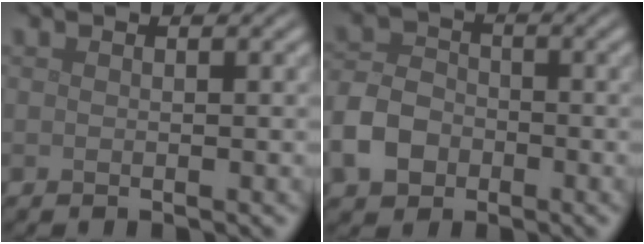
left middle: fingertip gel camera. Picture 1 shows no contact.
{"total": 4.7, "force": [-2.1, 3.6, 2.3], "torque": [-0.052, 0.003, -0.048]}